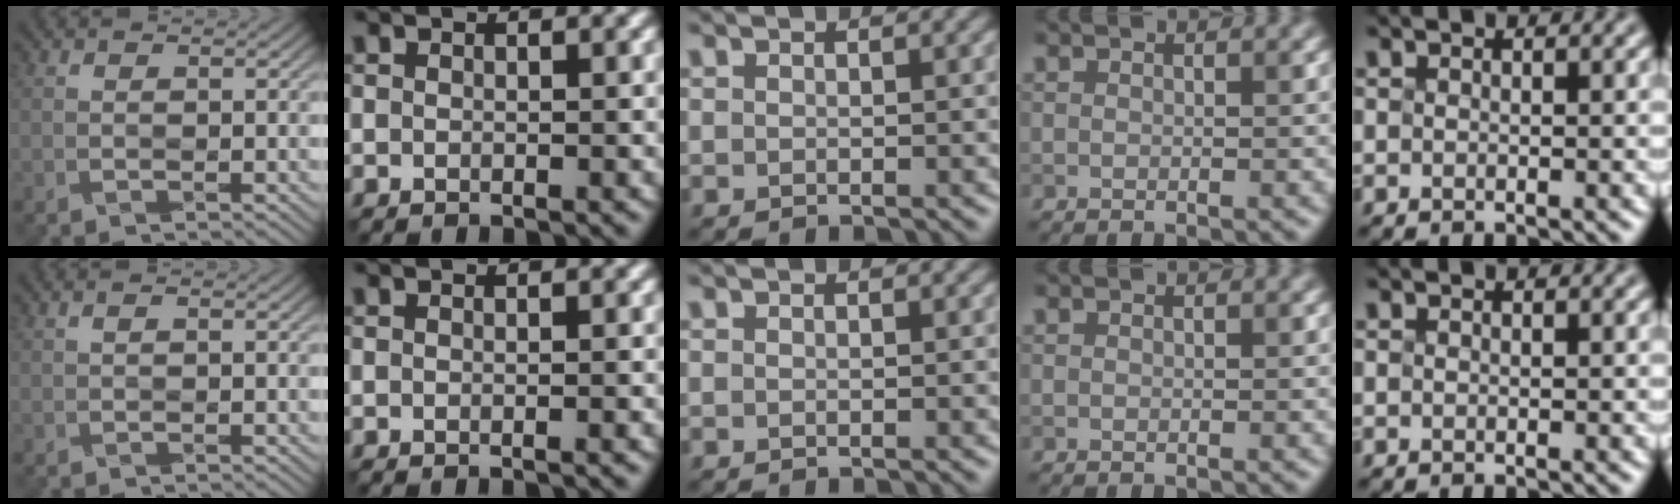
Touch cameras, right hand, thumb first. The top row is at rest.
{"thumb": {"total": 0.5, "force": [0.1, 0.1, 0.5], "torque": [-0.008, 0.003, 0.002]}, "index": {"total": 1.1, "force": [-0.3, 0.5, 0.9], "torque": [0.000, 0.002, -0.009]}}